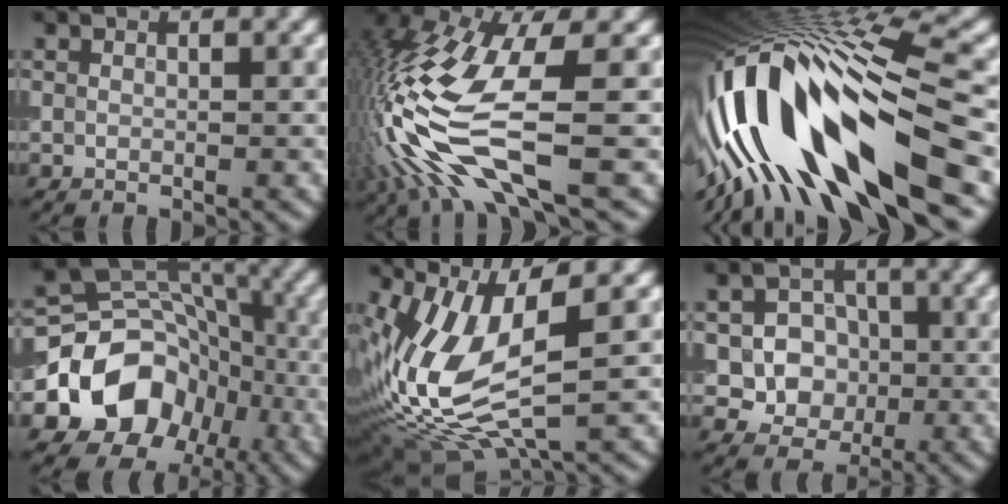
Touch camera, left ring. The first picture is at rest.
{"total": 12.5, "force": [-3.0, 3.9, 11.5], "torque": [-0.262, -0.005, -0.058]}
{"total": 16.7, "force": [-5.6, 5.2, 14.9], "torque": [-0.276, 0.007, -0.098]}
{"total": 10.9, "force": [-3.5, 8.8, 5.4], "torque": [-0.089, -0.002, -0.067]}
{"total": 11.3, "force": [0.6, 4.9, 10.2], "torque": [-0.228, -0.019, 0.017]}
{"total": 6.5, "force": [-0.4, 5.9, 2.8], "torque": [-0.029, 0.006, -0.030]}